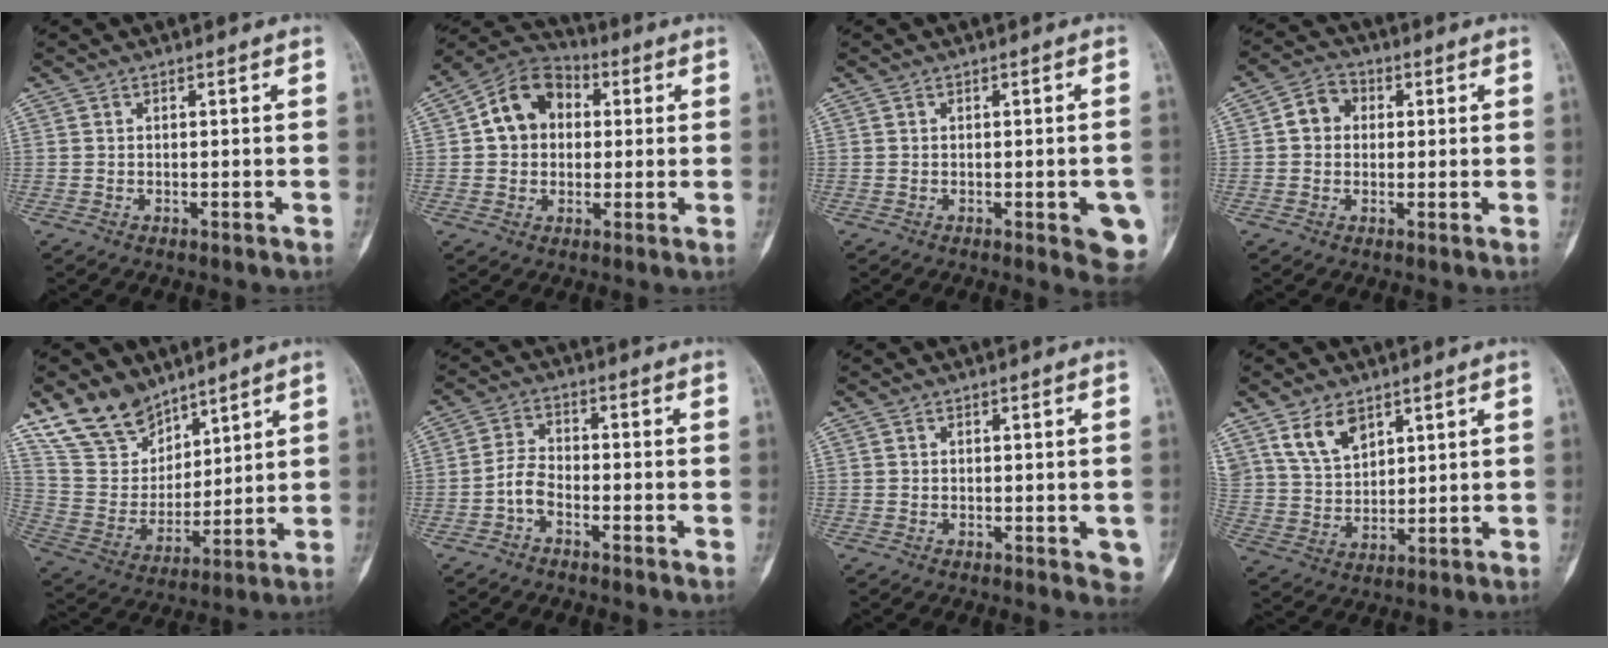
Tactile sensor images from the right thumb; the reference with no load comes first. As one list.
[{"total": 11.7, "force": [1.7, 9.4, 6.8], "torque": [-0.083, 0.023, 0.015]}, {"total": 7.5, "force": [-2.4, 2.7, 6.6], "torque": [-0.052, 0.003, -0.027]}, {"total": 5.6, "force": [0.6, 4.9, 2.7], "torque": [-0.022, 0.013, -0.002]}, {"total": 13.5, "force": [10.5, 7.6, 3.7], "torque": [-0.037, -0.059, 0.217]}, {"total": 4.2, "force": [-2.3, 2.4, 2.5], "torque": [-0.044, 0.024, -0.053]}, {"total": 3.0, "force": [-0.5, 1.8, 2.3], "torque": [-0.003, -0.001, -0.005]}, {"total": 8.2, "force": [4.9, 5.0, 4.3], "torque": [-0.060, -0.024, 0.106]}]